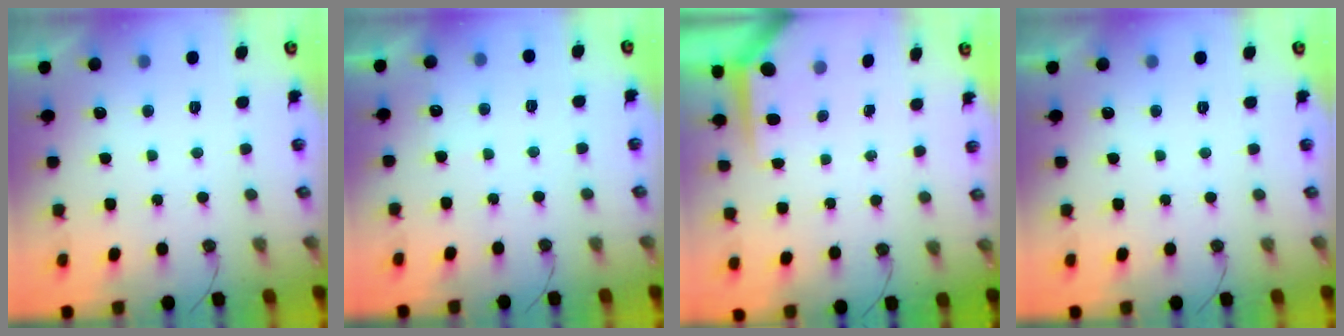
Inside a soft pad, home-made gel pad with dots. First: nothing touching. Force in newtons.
{"total": 3.0, "press": 3.0, "slide": 0.3}
{"total": 4.0, "press": 3.9, "slide": 0.3}
{"total": 0.8, "press": 0.5, "slide": 0.6}